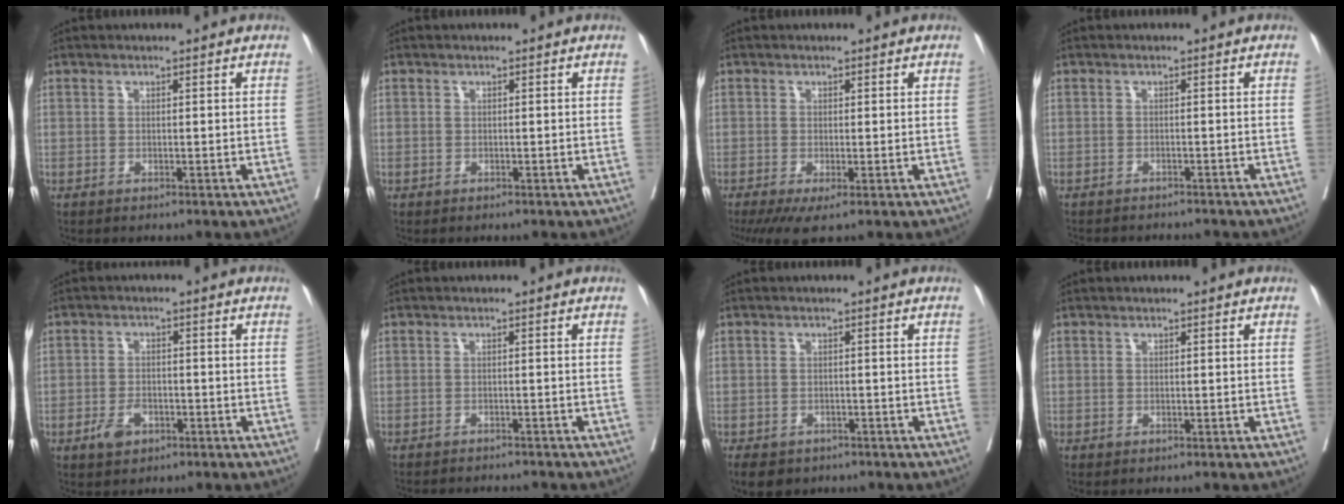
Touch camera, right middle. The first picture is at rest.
{"total": 0.5, "force": [-0.2, 0.5, -0.1], "torque": [0.005, 0.006, -0.004]}
{"total": 4.2, "force": [-2.1, 1.0, 3.5], "torque": [-0.054, -0.015, -0.033]}
{"total": 6.8, "force": [-6.4, 1.3, 1.8], "torque": [-0.018, -0.007, -0.082]}
{"total": 3.5, "force": [-1.9, 2.1, 2.2], "torque": [-0.042, 0.001, -0.029]}
{"total": 7.3, "force": [-7.0, 1.0, 1.8], "torque": [-0.017, -0.008, -0.090]}
{"total": 8.2, "force": [-5.5, 5.3, 2.9], "torque": [-0.069, -0.013, -0.072]}
{"total": 0.0}